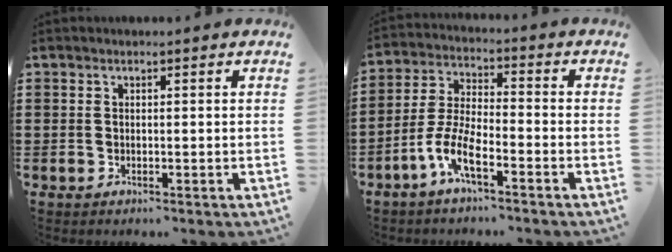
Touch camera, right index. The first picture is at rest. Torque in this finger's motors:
{"motor_torque": [0.58, 0.14, 0.41, 0.16]}